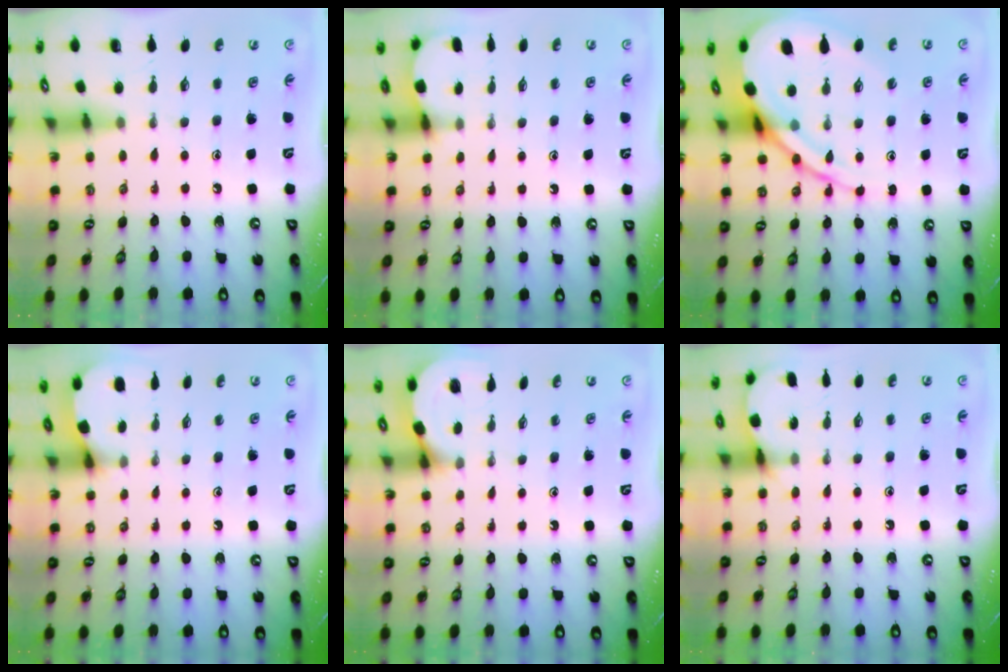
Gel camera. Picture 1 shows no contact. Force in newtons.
{"total": 2.1, "press": 2.1, "slide": 0.2}
{"total": 14.3, "press": 14.2, "slide": 1.3}
{"total": 2.6, "press": 2.6, "slide": 0.4}
{"total": 2.6, "press": 2.6, "slide": 0.2}
{"total": 3.9, "press": 3.9, "slide": 0.3}